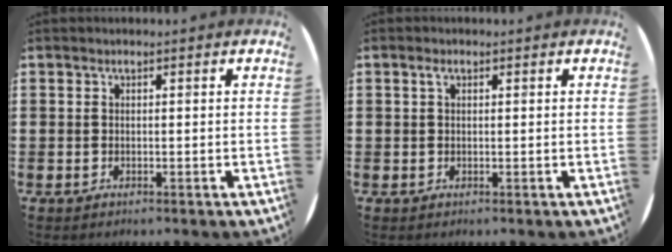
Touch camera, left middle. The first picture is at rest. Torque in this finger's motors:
{"motor_torque": [0.00, 0.03, 0.01, 0.00]}